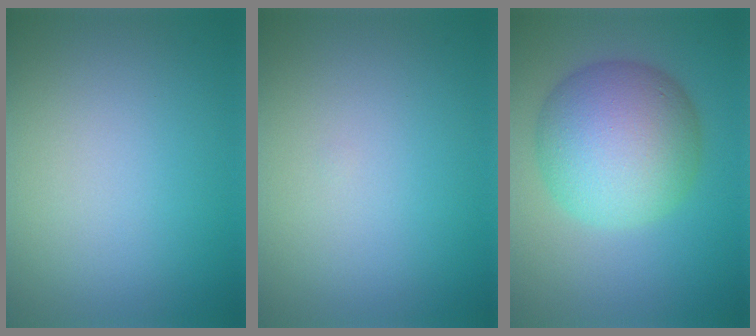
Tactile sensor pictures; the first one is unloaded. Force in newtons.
{"total": 0.0}
{"total": 9.2, "press": 9.2, "slide": 0.2}